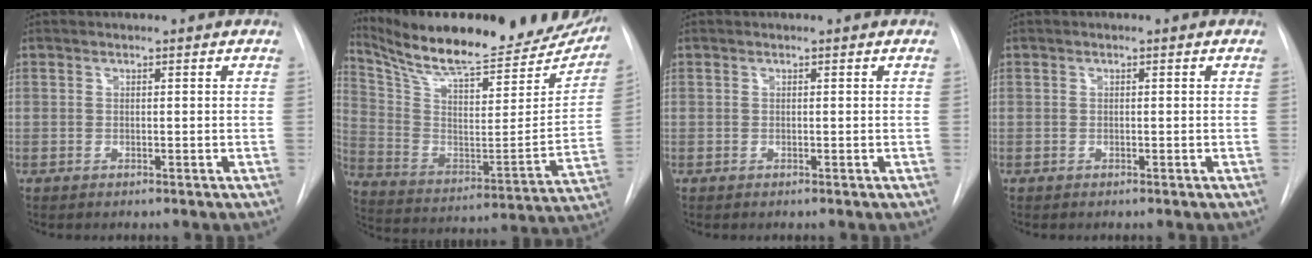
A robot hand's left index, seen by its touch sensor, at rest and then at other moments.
{"total": 29.3, "force": [24.9, 6.2, 14.0], "torque": [-0.230, -0.058, 0.349]}
{"total": 0.0}
{"total": 0.0}